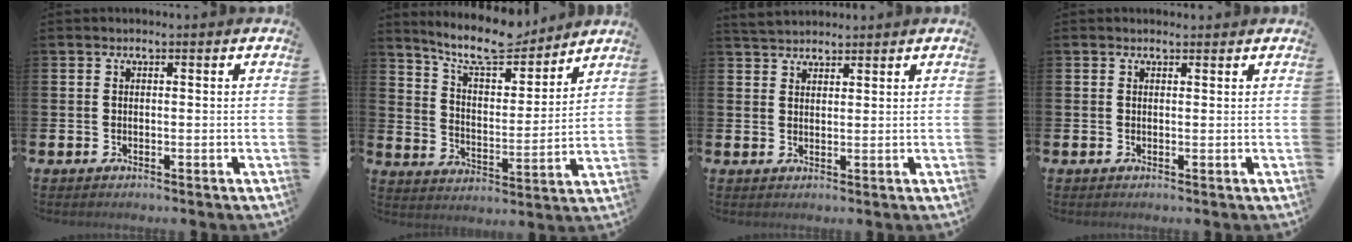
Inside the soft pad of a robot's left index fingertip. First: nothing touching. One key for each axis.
{"total": 10.2, "fx": 9.3, "fy": 2.1, "fz": 3.6, "tx": -0.094, "ty": -0.059, "tz": 0.163}
{"total": 3.1, "fx": 3.1, "fy": 0.7, "fz": 0.0, "tx": -0.007, "ty": -0.010, "tz": 0.057}
{"total": 0.8, "fx": 0.7, "fy": 0.3, "fz": 0.0, "tx": 0.008, "ty": -0.001, "tz": 0.011}